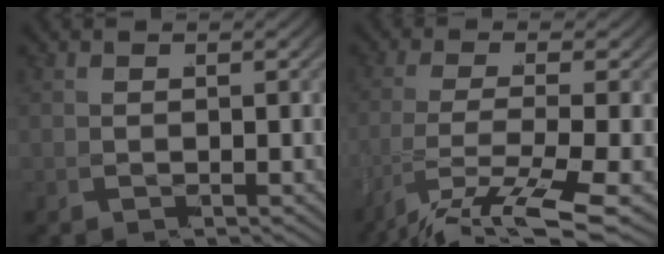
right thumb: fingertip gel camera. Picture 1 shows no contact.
{"total": 8.3, "force": [-3.4, 3.7, 6.6], "torque": [-0.159, -0.046, -0.023]}